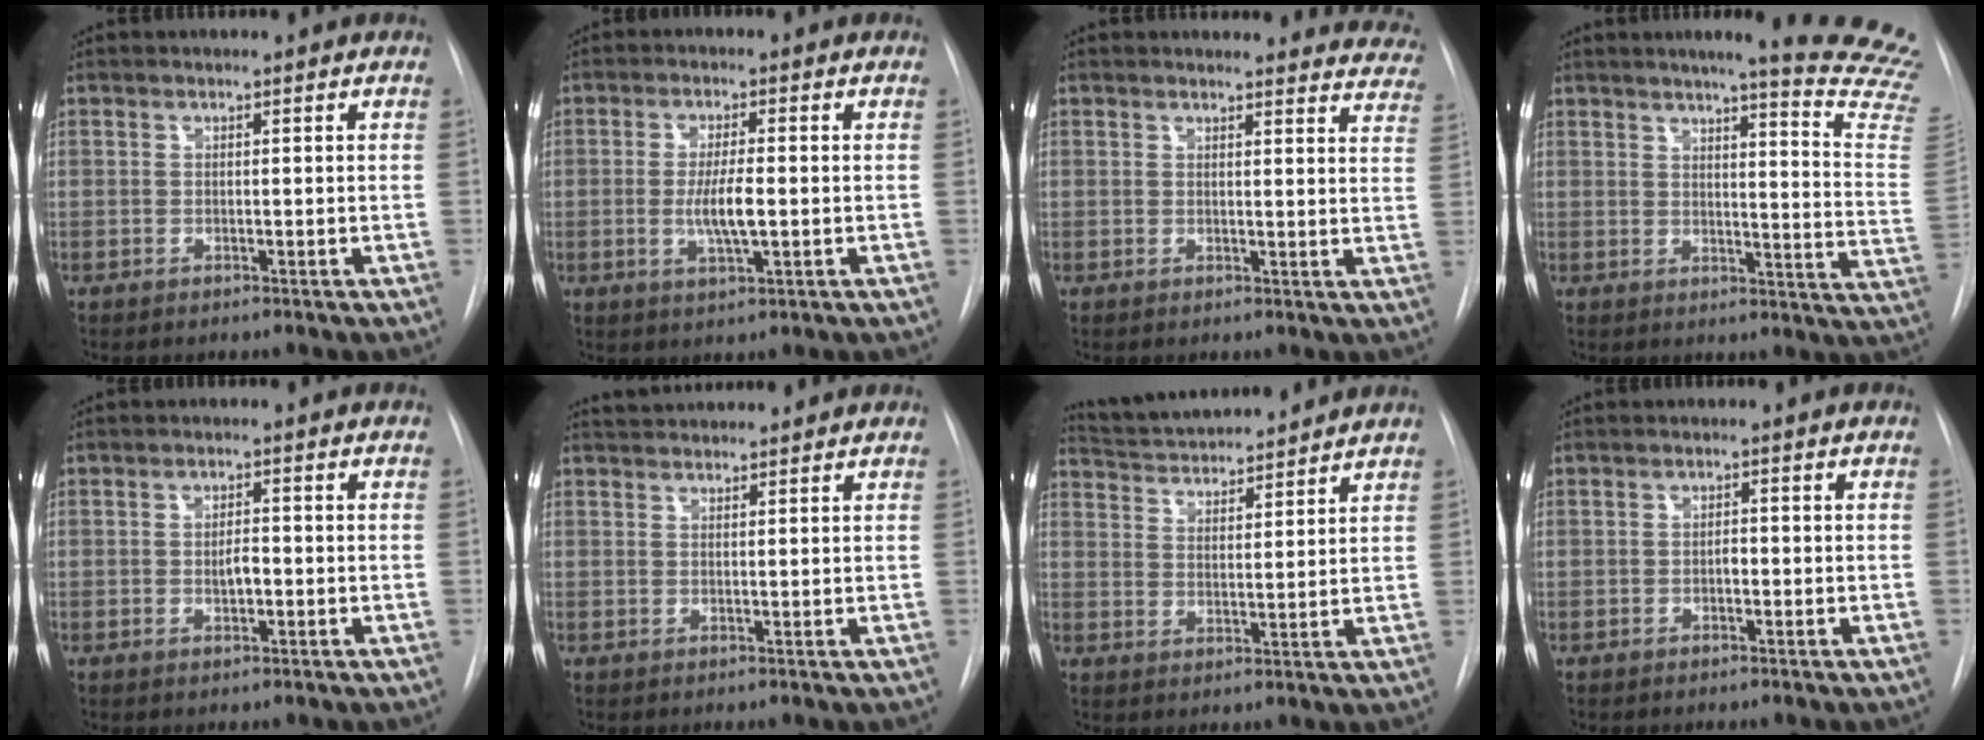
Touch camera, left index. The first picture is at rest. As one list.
[{"total": 5.3, "force": [-1.2, 0.8, 5.1], "torque": [-0.100, -0.014, -0.020]}, {"total": 15.8, "force": [15.2, 3.3, 2.2], "torque": [0.009, -0.076, 0.132]}, {"total": 19.7, "force": [17.3, -0.3, 9.5], "torque": [-0.110, -0.126, 0.181]}, {"total": 2.4, "force": [-1.1, 1.0, 2.0], "torque": [-0.032, -0.004, -0.015]}, {"total": 5.0, "force": [4.8, 0.9, 1.1], "torque": [-0.016, 0.033, 0.066]}, {"total": 13.0, "force": [12.2, 1.4, 4.2], "torque": [-0.075, 0.014, 0.193]}, {"total": 1.3, "force": [-1.0, 0.5, 0.8], "torque": [-0.011, -0.003, -0.018]}]